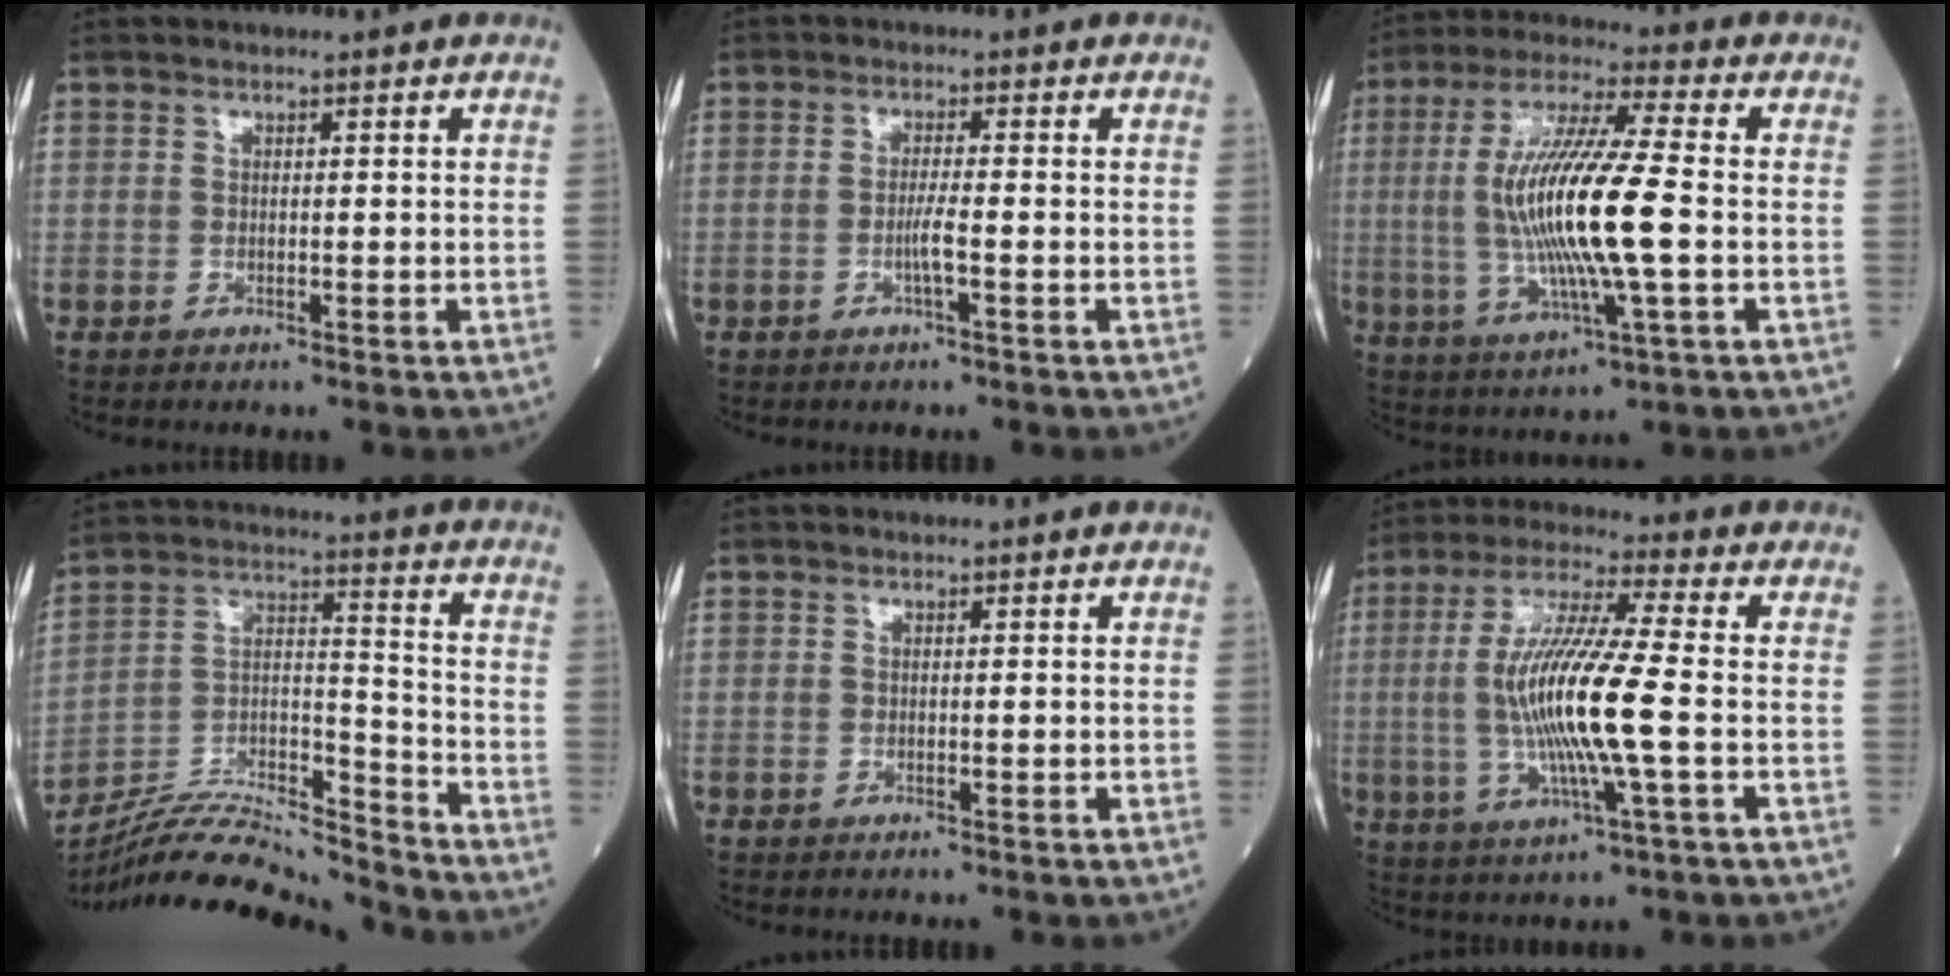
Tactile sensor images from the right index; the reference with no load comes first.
{"total": 2.2, "force": [-0.8, -0.3, 2.1], "torque": [-0.042, 0.000, -0.014]}
{"total": 16.1, "force": [-1.0, 1.5, 16.0], "torque": [-0.321, -0.001, -0.020]}
{"total": 16.5, "force": [-16.1, 0.5, 3.9], "torque": [-0.069, 0.029, -0.285]}
{"total": 0.0}
{"total": 14.1, "force": [-1.4, 0.7, 14.0], "torque": [-0.283, -0.002, -0.030]}